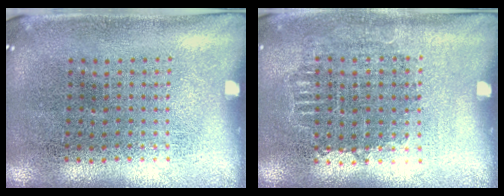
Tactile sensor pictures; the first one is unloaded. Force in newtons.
{"total": 0.8, "press": 0.7, "slide": 0.3}